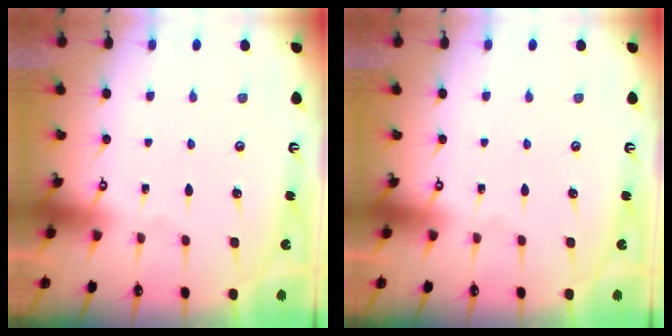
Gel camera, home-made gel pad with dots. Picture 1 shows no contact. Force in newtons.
{"total": 0.0}